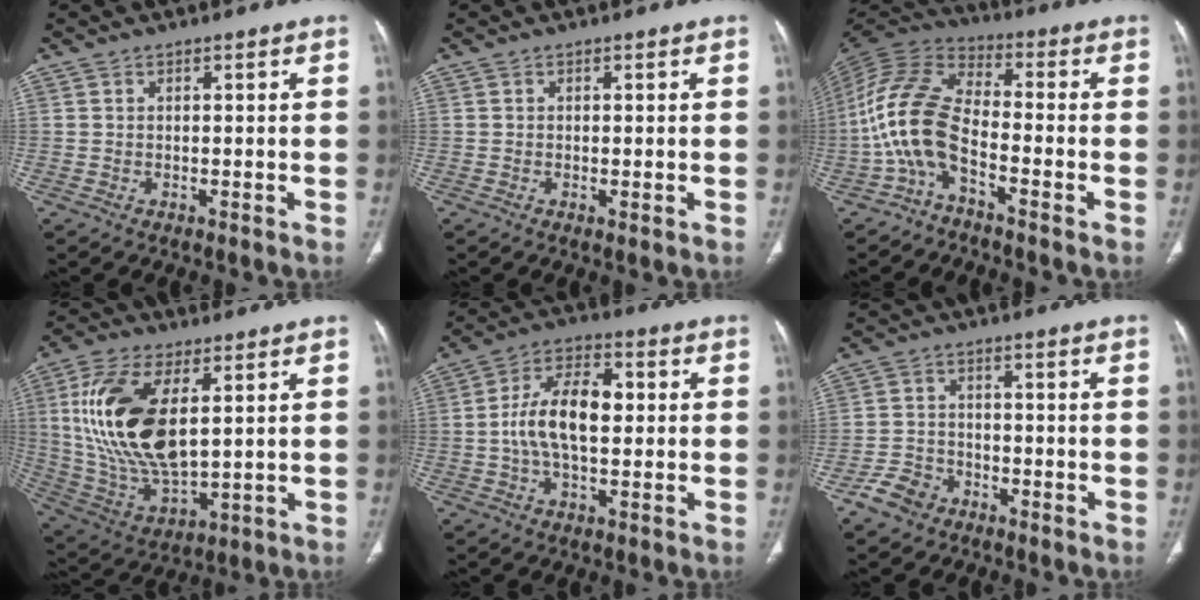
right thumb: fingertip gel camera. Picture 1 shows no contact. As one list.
[{"total": 0.7, "force": [-0.1, 0.2, 0.7], "torque": [-0.017, -0.004, -0.003]}, {"total": 11.8, "force": [-4.4, 5.3, 9.7], "torque": [-0.211, 0.055, -0.102]}, {"total": 20.8, "force": [4.6, 10.1, 17.5], "torque": [-0.353, -0.021, 0.095]}, {"total": 12.0, "force": [0.3, 6.3, 10.2], "torque": [-0.187, 0.024, -0.001]}, {"total": 5.3, "force": [-3.3, 3.8, 1.6], "torque": [-0.022, 0.025, -0.059]}]